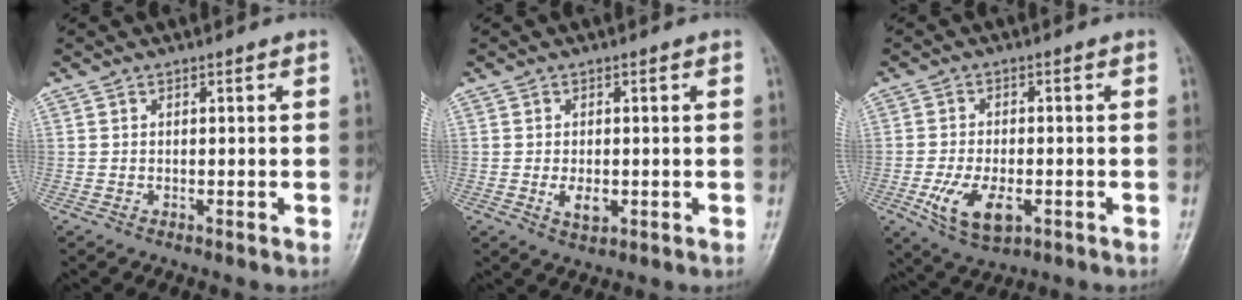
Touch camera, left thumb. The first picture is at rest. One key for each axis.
{"total": 4.4, "fx": -0.7, "fy": 2.7, "fz": 3.4, "tx": -0.050, "ty": -0.007, "tz": -0.005}
{"total": 8.5, "fx": -2.9, "fy": 4.6, "fz": 6.6, "tx": -0.122, "ty": -0.001, "tz": -0.043}